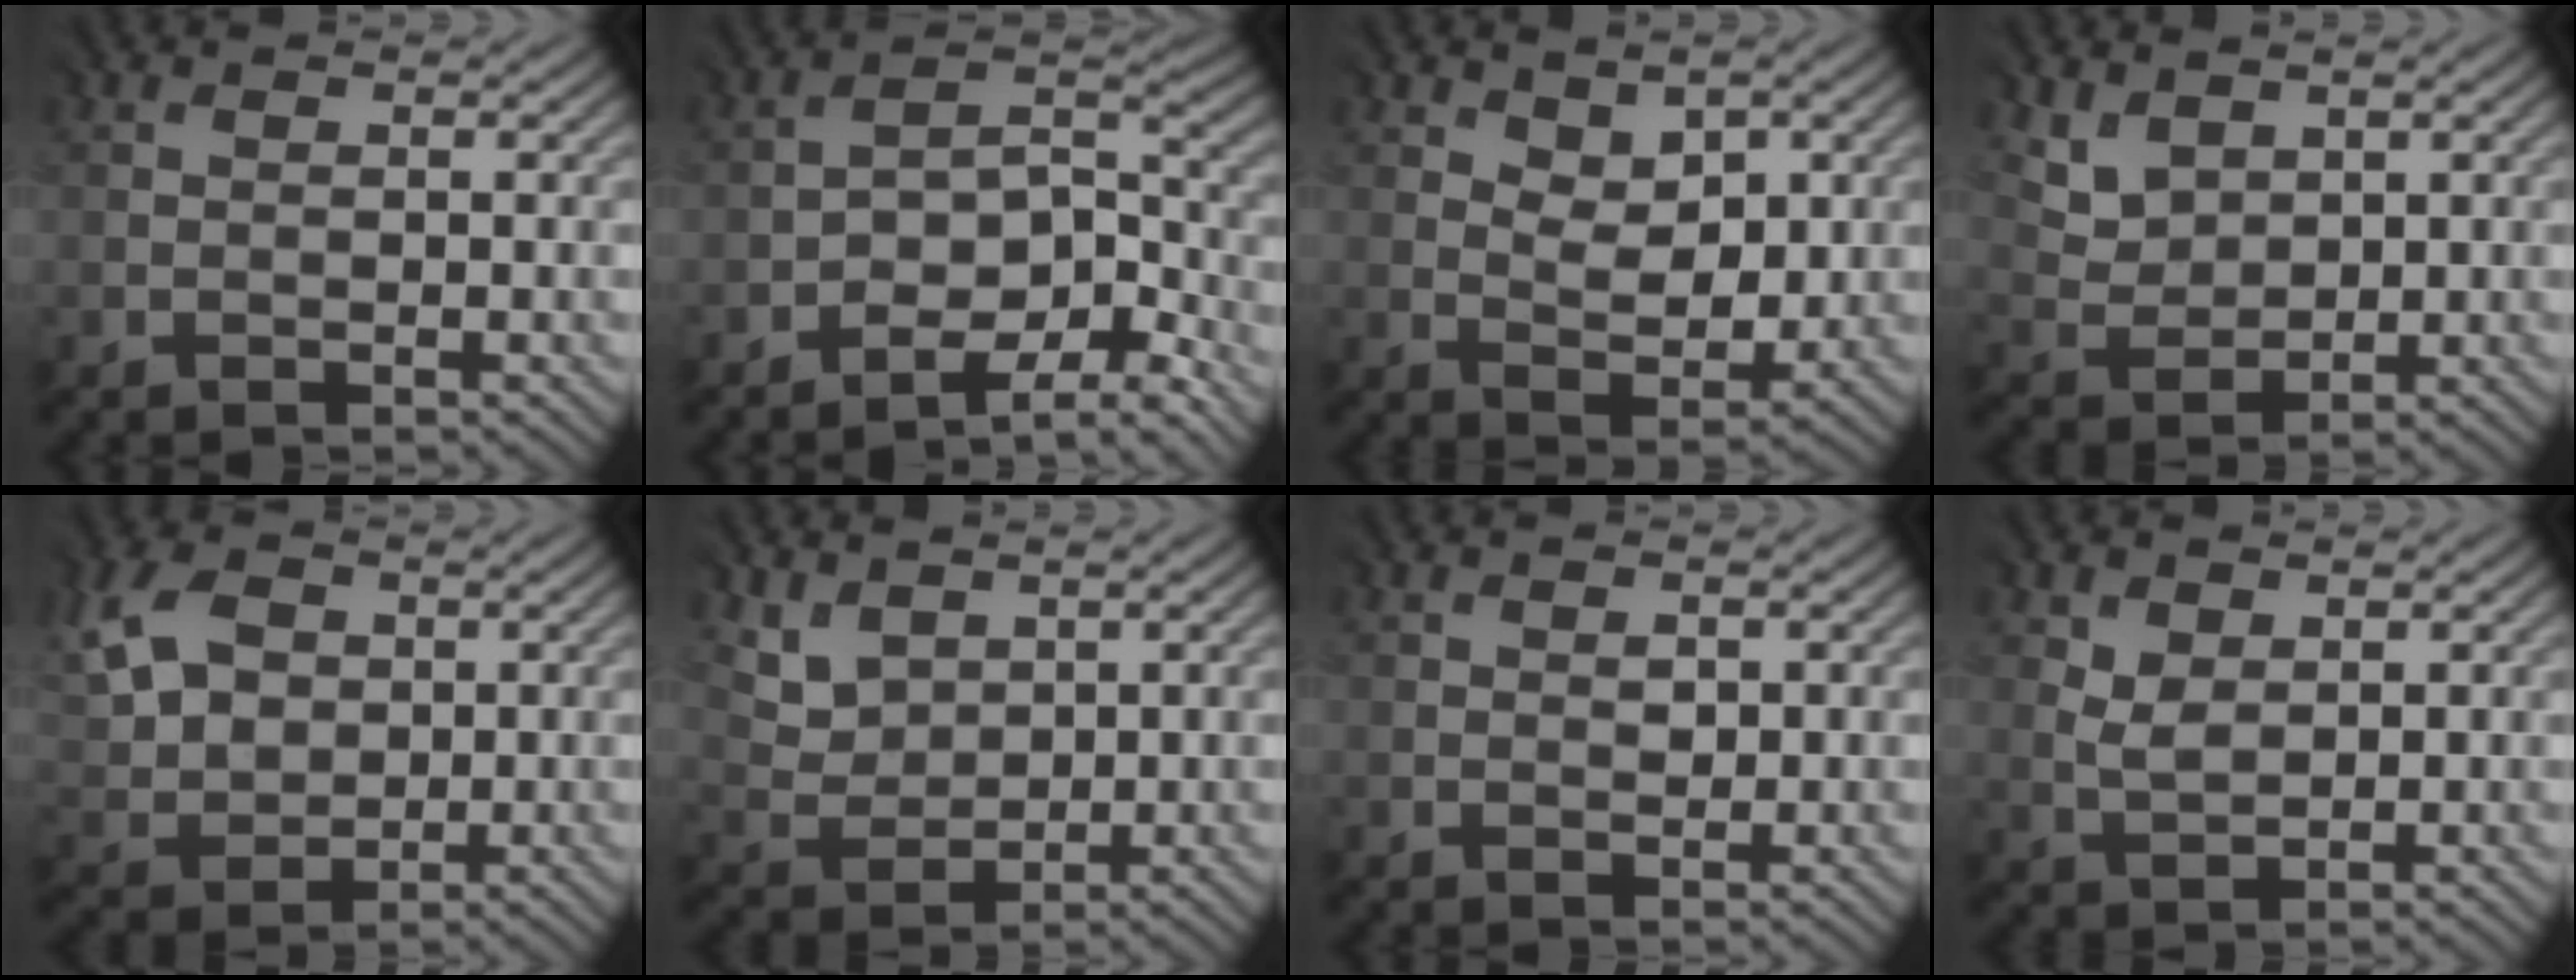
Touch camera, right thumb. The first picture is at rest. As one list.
[{"total": 9.8, "force": [-7.0, 4.0, 5.5], "torque": [-0.090, -0.006, -0.115]}, {"total": 4.5, "force": [2.5, 2.8, 2.5], "torque": [-0.044, -0.010, 0.042]}, {"total": 4.0, "force": [2.8, 2.6, 1.2], "torque": [-0.044, -0.014, 0.066]}, {"total": 8.4, "force": [2.9, 6.3, 4.9], "torque": [-0.144, 0.015, 0.051]}, {"total": 4.4, "force": [2.9, 3.0, 1.5], "torque": [-0.053, -0.015, 0.068]}, {"total": 1.2, "force": [0.5, 0.8, 0.7], "torque": [-0.009, -0.003, 0.010]}, {"total": 2.5, "force": [1.5, 1.6, 1.2], "torque": [-0.033, -0.001, 0.032]}]